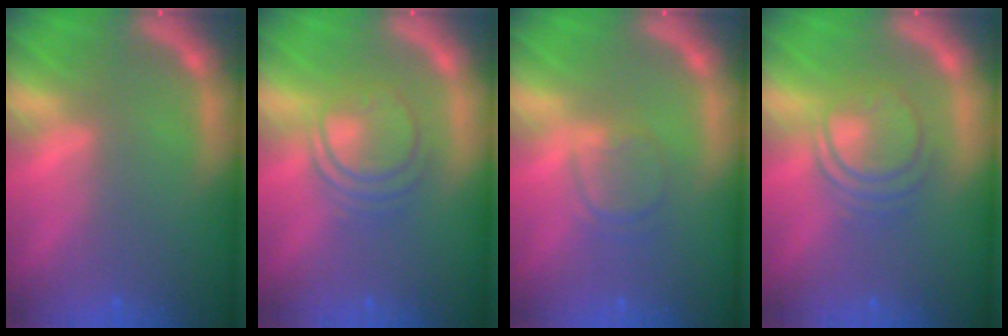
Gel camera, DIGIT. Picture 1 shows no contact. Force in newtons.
{"total": 5.0}
{"total": 2.4}
{"total": 5.0}